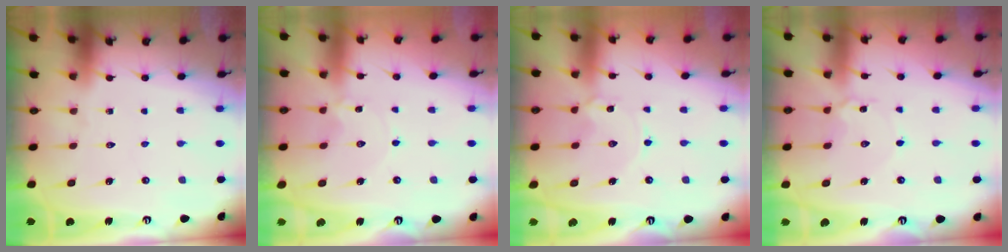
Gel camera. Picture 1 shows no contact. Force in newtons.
{"total": 1.6, "press": 1.5, "slide": 0.2}
{"total": 2.2, "press": 2.2, "slide": 0.2}
{"total": 4.3, "press": 4.3, "slide": 0.4}